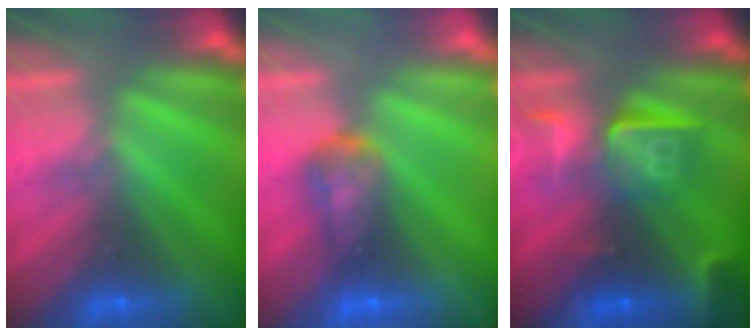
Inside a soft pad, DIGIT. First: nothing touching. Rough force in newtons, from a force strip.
{"total": 4.4}
{"total": 8.5}